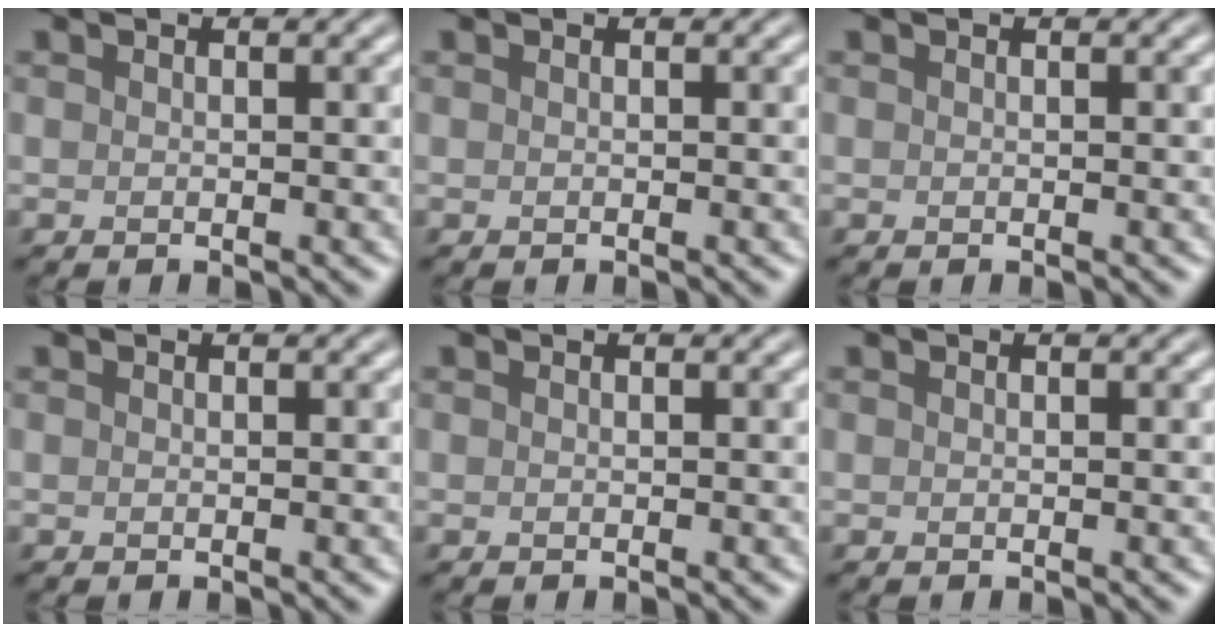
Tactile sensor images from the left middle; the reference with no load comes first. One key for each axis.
{"total": 0.0}
{"total": 0.0}
{"total": 0.0}
{"total": 0.0}
{"total": 0.0}